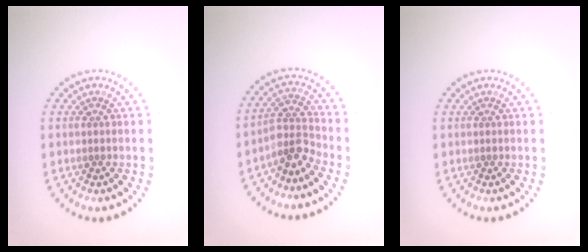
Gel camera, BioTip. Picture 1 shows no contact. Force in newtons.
{"total": 3.1, "press": 2.3, "slide": 2.2}
{"total": 0.0}